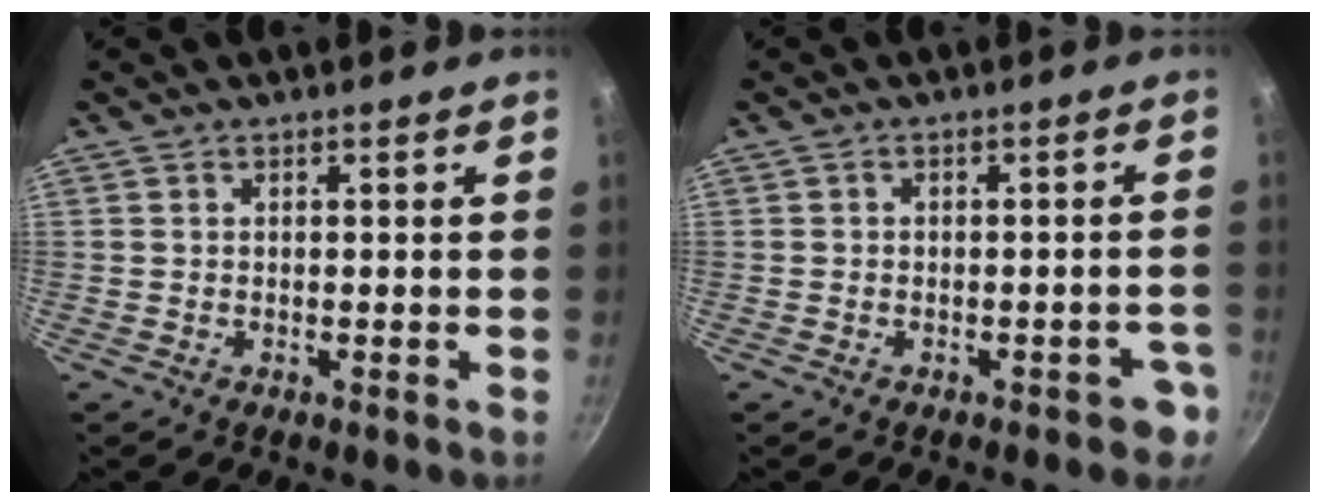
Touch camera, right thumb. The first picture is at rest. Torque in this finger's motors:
{"motor_torque": [0.67, 0.23, 0.03, -0.08, -0.01]}